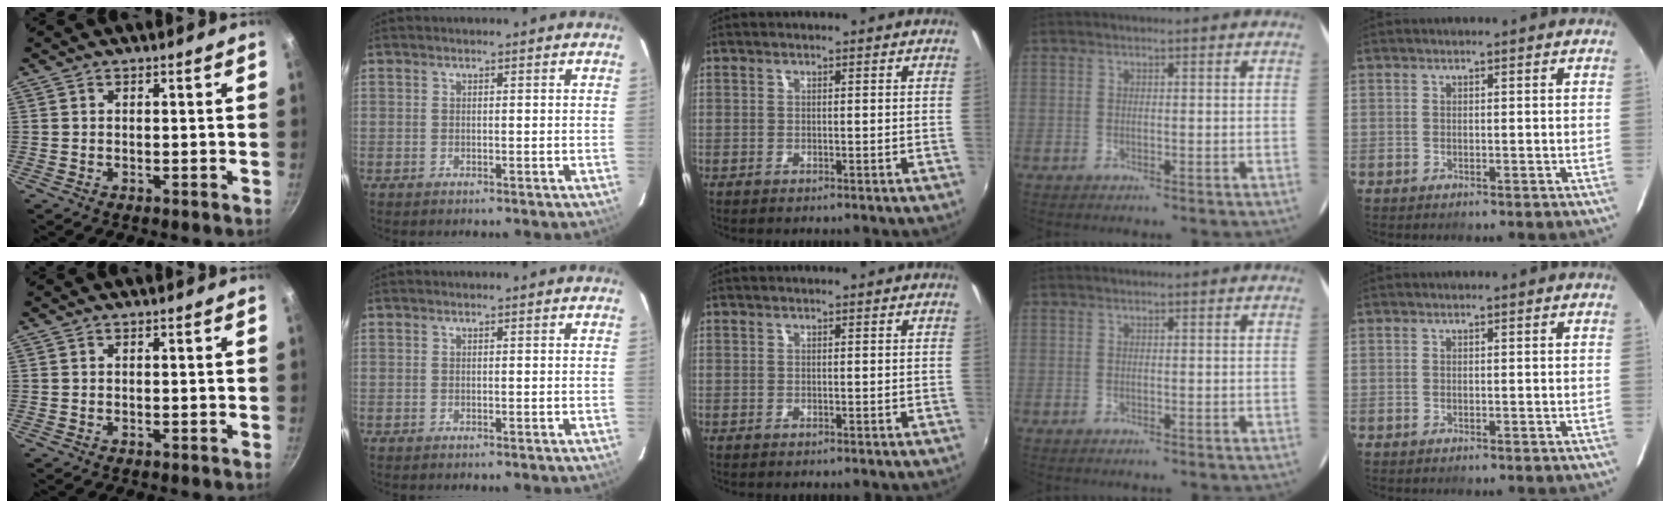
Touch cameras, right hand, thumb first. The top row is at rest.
{}